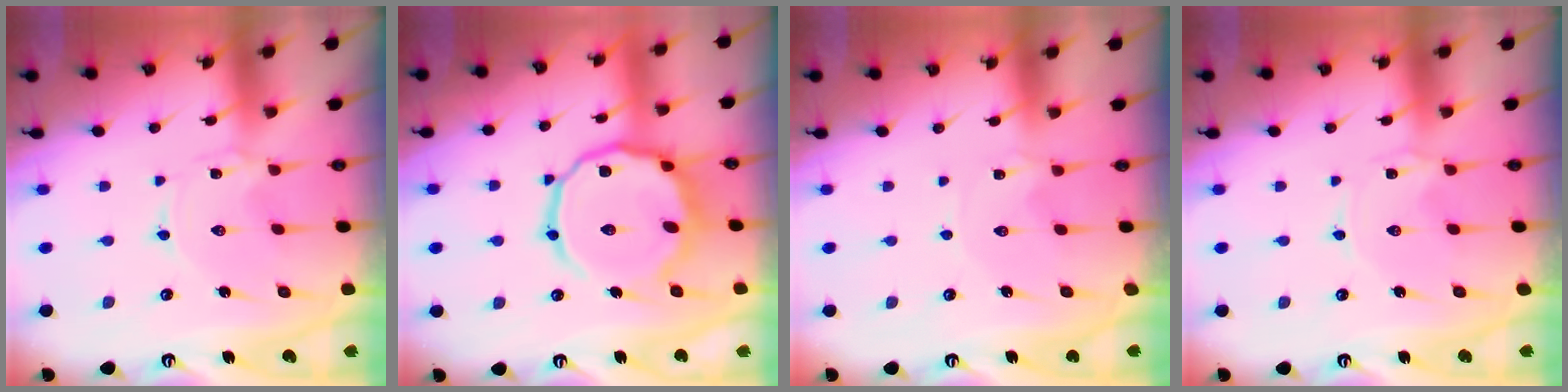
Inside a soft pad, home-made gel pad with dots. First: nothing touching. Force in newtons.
{"total": 18.3, "press": 18.2, "slide": 1.4}
{"total": 0.0}
{"total": 0.0}